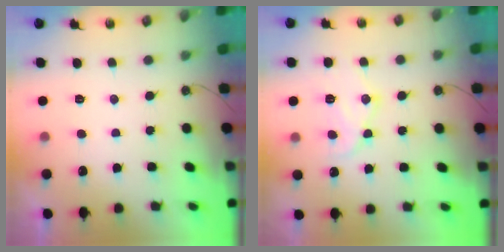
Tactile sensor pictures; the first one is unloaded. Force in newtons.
{"total": 13.5, "press": 13.5, "slide": 1.0}